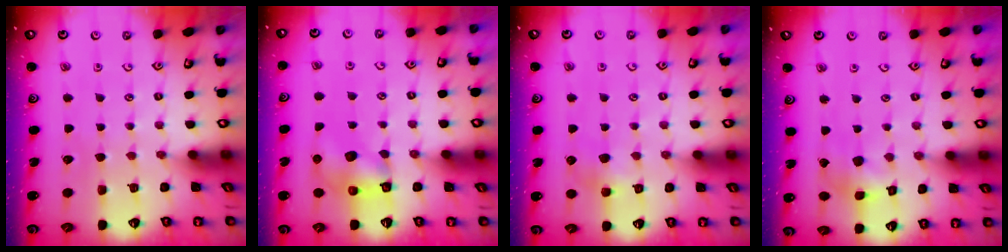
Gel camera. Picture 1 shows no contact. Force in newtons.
{"total": 6.3, "press": 6.3, "slide": 0.4}
{"total": 5.2, "press": 5.2, "slide": 0.5}
{"total": 5.8, "press": 5.8, "slide": 0.5}